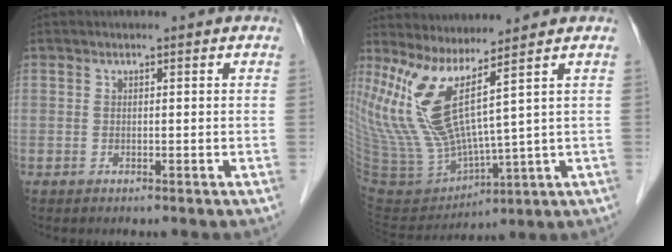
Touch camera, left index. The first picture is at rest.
{"total": 12.2, "force": [6.7, 0.8, 10.1], "torque": [-0.237, -0.025, 0.148]}